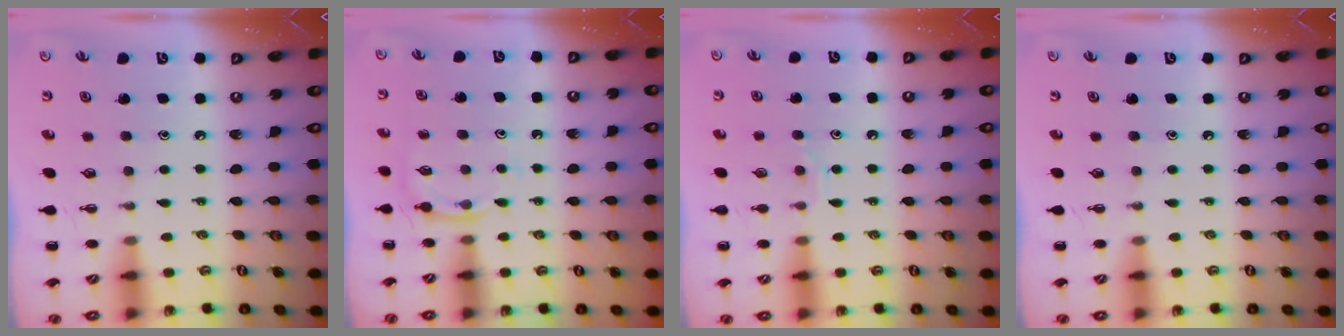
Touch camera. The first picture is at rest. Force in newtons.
{"total": 5.2, "press": 5.0, "slide": 1.5}
{"total": 7.2, "press": 7.1, "slide": 1.1}
{"total": 0.0}